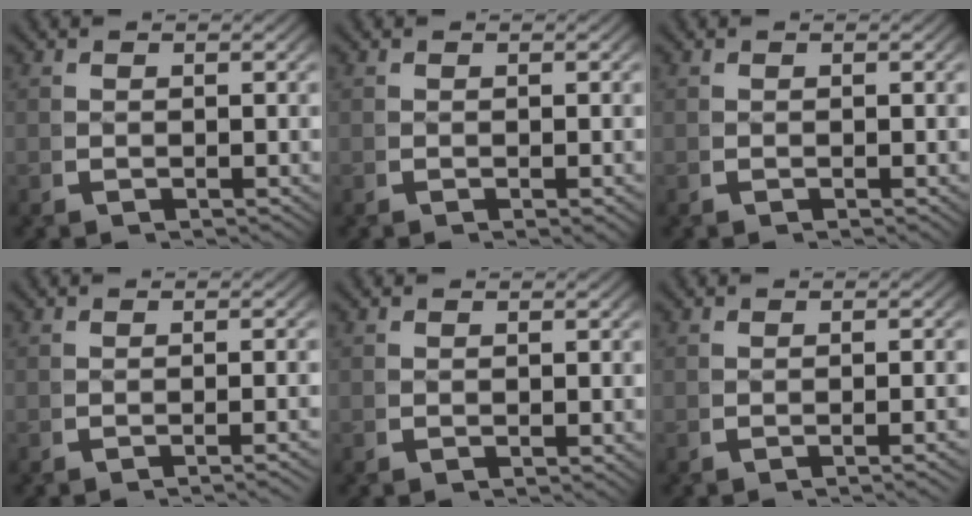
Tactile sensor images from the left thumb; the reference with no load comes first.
{"total": 0.6, "force": [-0.2, 0.1, 0.6], "torque": [-0.007, 0.003, -0.003]}
{"total": 0.0}
{"total": 2.0, "force": [-1.4, -0.1, 1.4], "torque": [-0.019, 0.011, -0.025]}
{"total": 0.0}
{"total": 1.7, "force": [-1.0, -0.1, 1.4], "torque": [-0.020, 0.009, -0.018]}